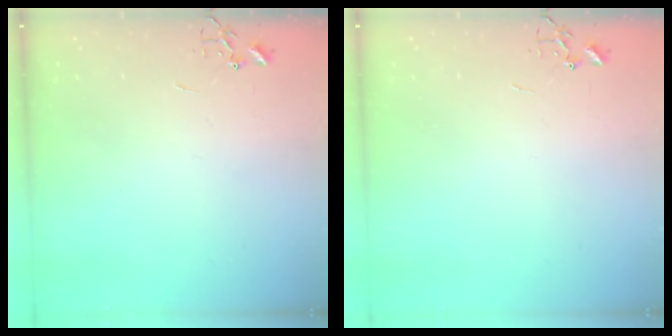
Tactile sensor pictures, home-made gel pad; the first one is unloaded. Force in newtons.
{"total": 0.0}